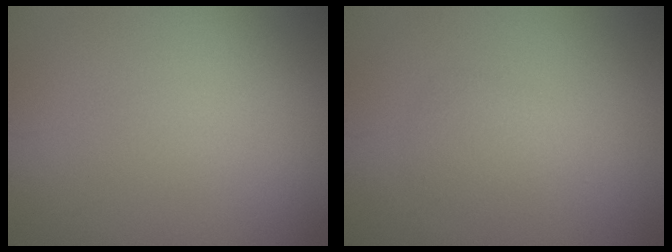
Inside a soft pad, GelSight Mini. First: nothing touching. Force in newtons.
{"total": 1.8, "press": 1.8, "slide": 0.0}